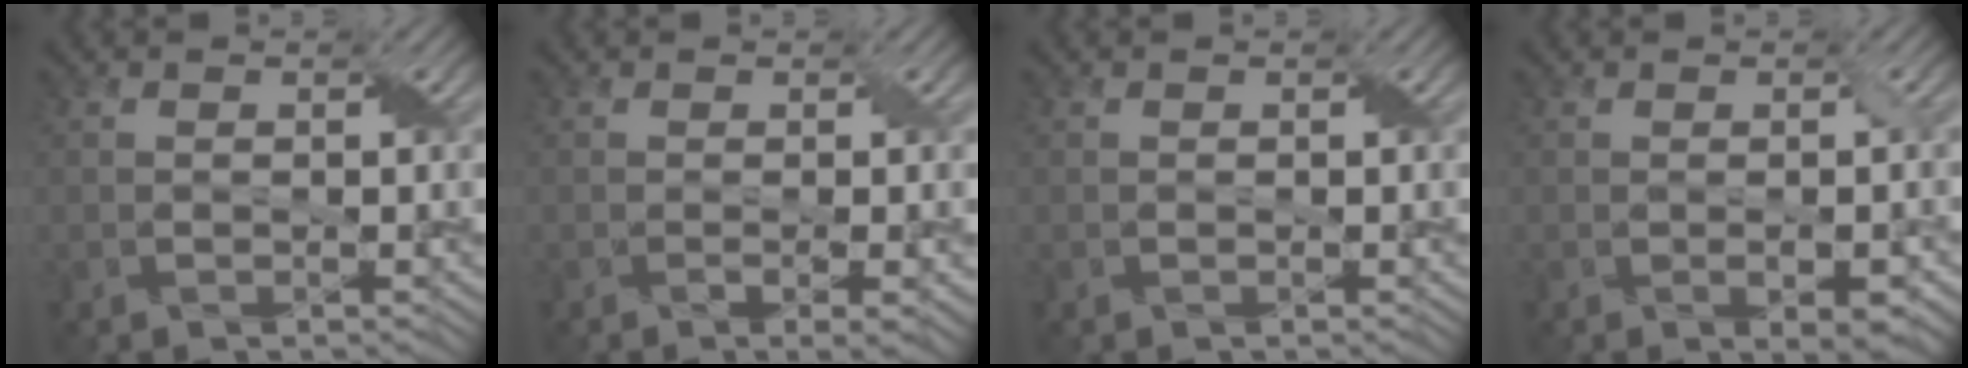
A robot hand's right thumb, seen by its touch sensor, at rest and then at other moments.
{"total": 2.7, "force": [-0.5, 0.4, 2.6], "torque": [-0.048, -0.003, -0.005]}
{"total": 0.0}
{"total": 2.8, "force": [-0.7, 0.9, 2.5], "torque": [-0.041, -0.006, -0.002]}